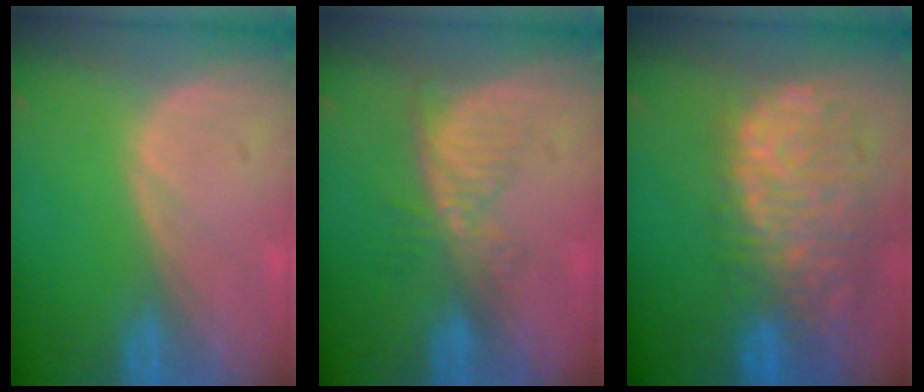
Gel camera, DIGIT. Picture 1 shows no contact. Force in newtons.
{"total": 5.4, "press": 4.6, "slide": 2.8}
{"total": 12.4, "press": 10.2, "slide": 7.1}